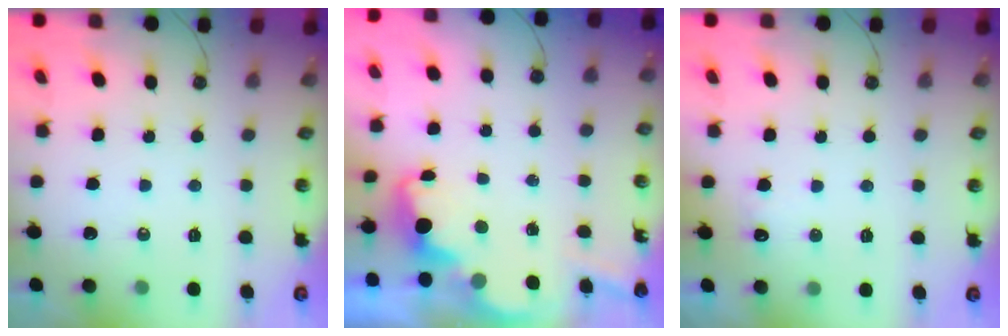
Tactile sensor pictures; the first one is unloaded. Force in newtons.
{"total": 3.6, "press": 3.6, "slide": 0.7}
{"total": 2.9, "press": 2.7, "slide": 1.0}